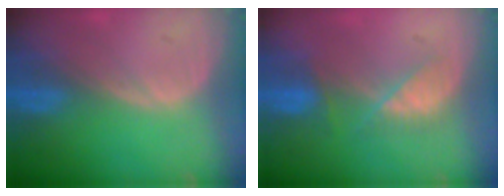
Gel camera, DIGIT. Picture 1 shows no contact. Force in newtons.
{"total": 4.6, "press": 4.6, "slide": 0.5}